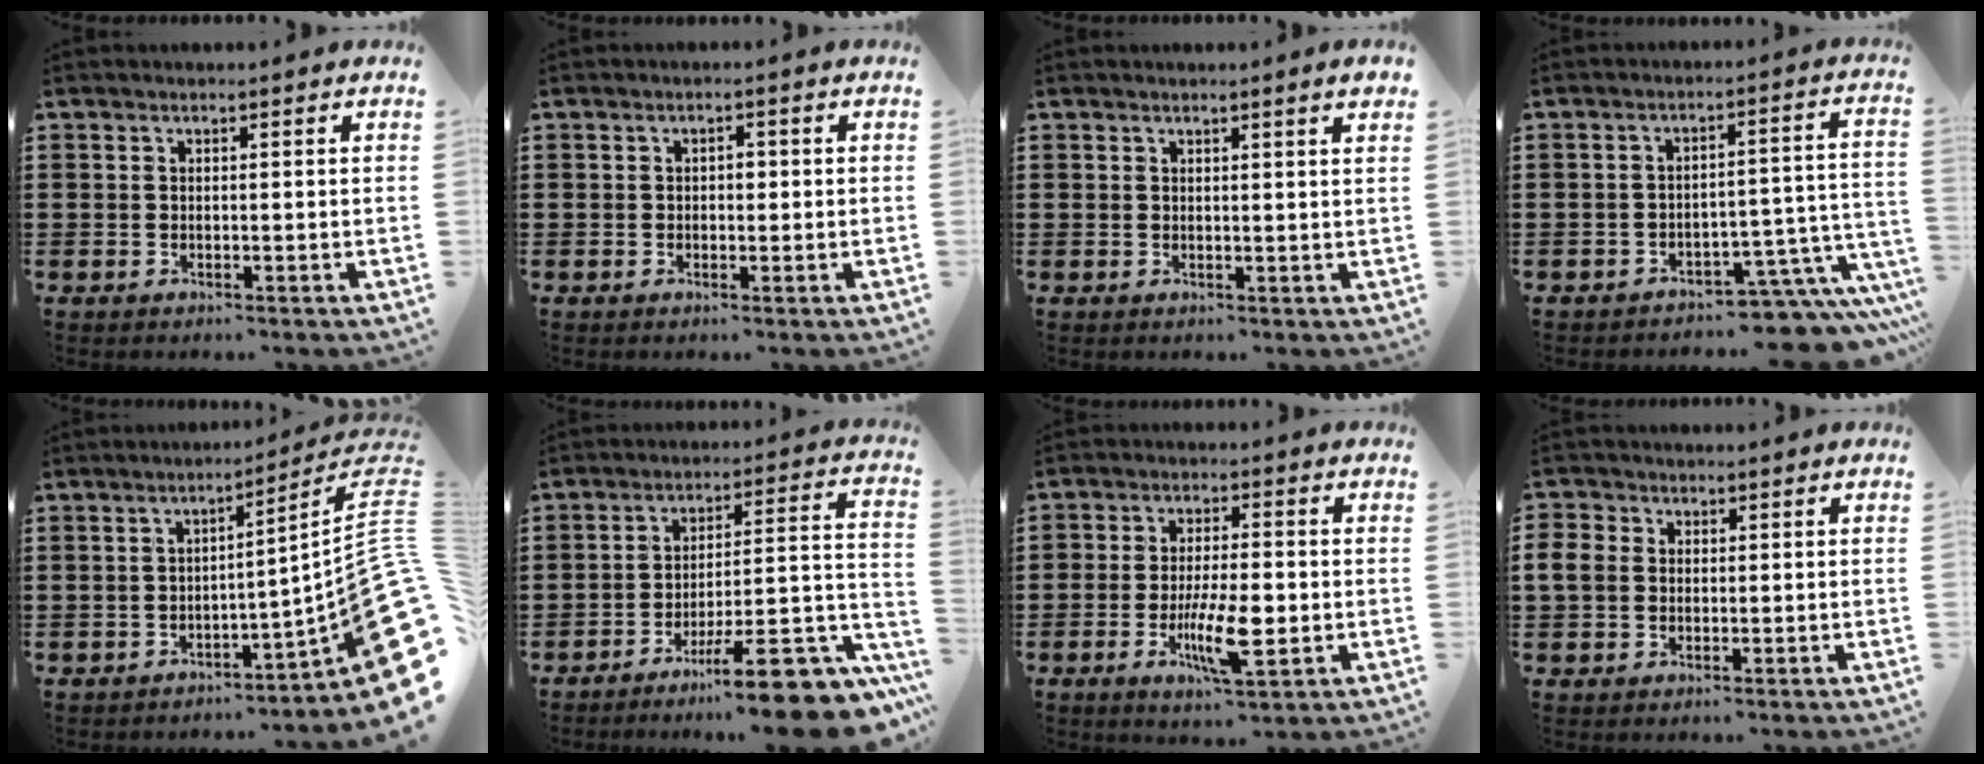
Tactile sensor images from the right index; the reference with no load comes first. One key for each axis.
{"total": 1.2, "fx": 0.0, "fy": 0.7, "fz": 0.9, "tx": -0.019, "ty": 0.004, "tz": -0.002}
{"total": 1.2, "fx": 0.9, "fy": -0.3, "fz": 0.7, "tx": -0.013, "ty": -0.002, "tz": 0.017}
{"total": 5.9, "fx": -5.0, "fy": 1.3, "fz": 2.9, "tx": -0.044, "ty": 0.006, "tz": -0.092}
{"total": 11.8, "fx": -2.4, "fy": 3.7, "fz": 11.0, "tx": -0.137, "ty": -0.009, "tz": -0.037}
{"total": 13.0, "fx": -9.7, "fy": 1.5, "fz": 8.6, "tx": -0.108, "ty": 0.025, "tz": -0.170}
{"total": 8.3, "fx": -2.3, "fy": 2.3, "fz": 7.7, "tx": -0.150, "ty": -0.011, "tz": -0.040}
{"total": 3.0, "fx": 0.0, "fy": 2.6, "fz": 1.4, "tx": -0.049, "ty": 0.004, "tz": -0.006}